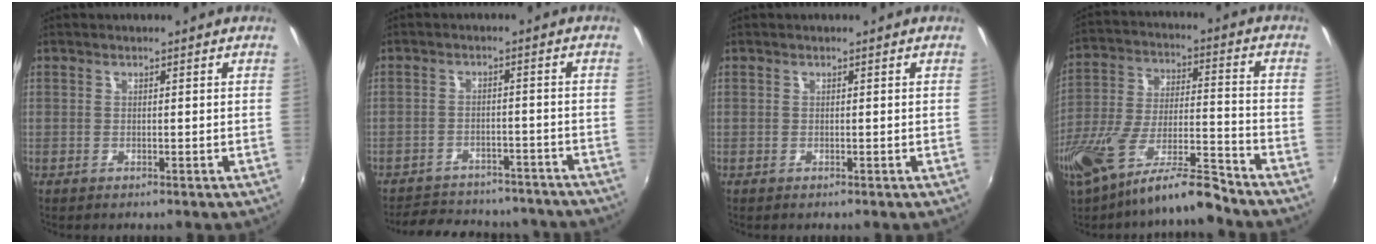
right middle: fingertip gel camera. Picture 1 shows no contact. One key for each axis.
{"total": 18.0, "fx": -15.8, "fy": 6.2, "fz": 6.1, "tx": -0.131, "ty": 0.017, "tz": -0.196}
{"total": 0.0}
{"total": 14.1, "fx": -11.2, "fy": 1.8, "fz": 8.4, "tx": -0.167, "ty": -0.013, "tz": -0.203}